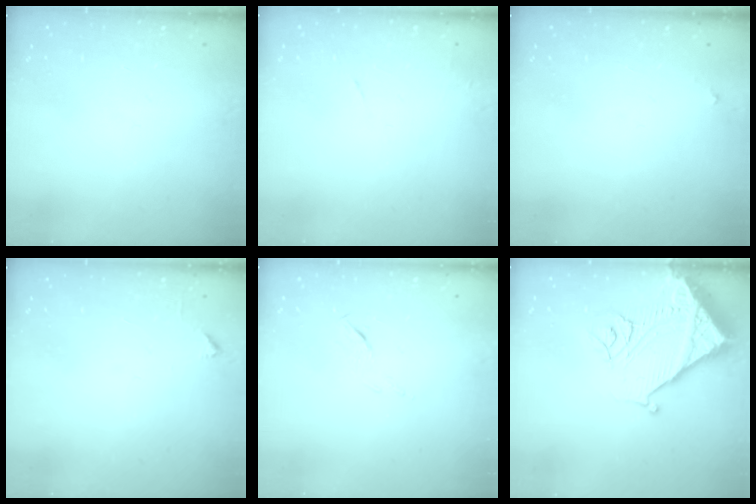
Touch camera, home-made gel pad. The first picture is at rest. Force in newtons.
{"total": 4.6, "press": 4.6, "slide": 0.6}
{"total": 2.2, "press": 2.2, "slide": 0.1}
{"total": 2.1, "press": 2.1, "slide": 0.3}
{"total": 5.1, "press": 5.0, "slide": 0.8}
{"total": 14.2, "press": 14.1, "slide": 1.8}